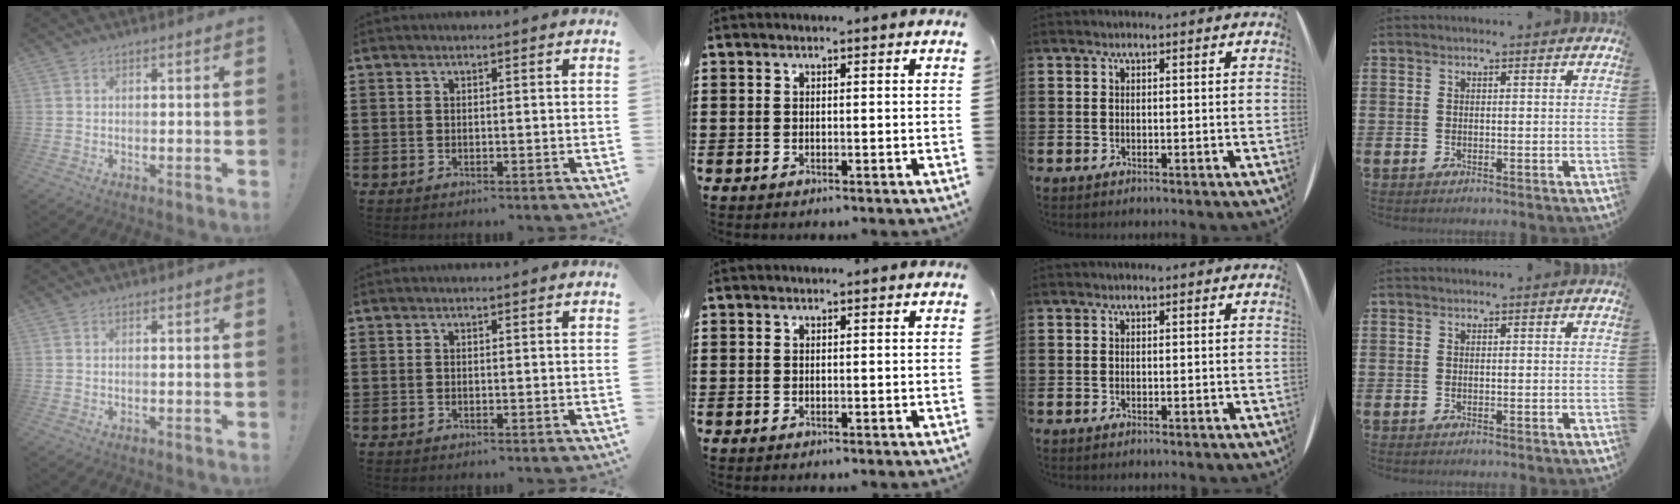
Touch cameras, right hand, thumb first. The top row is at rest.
{}